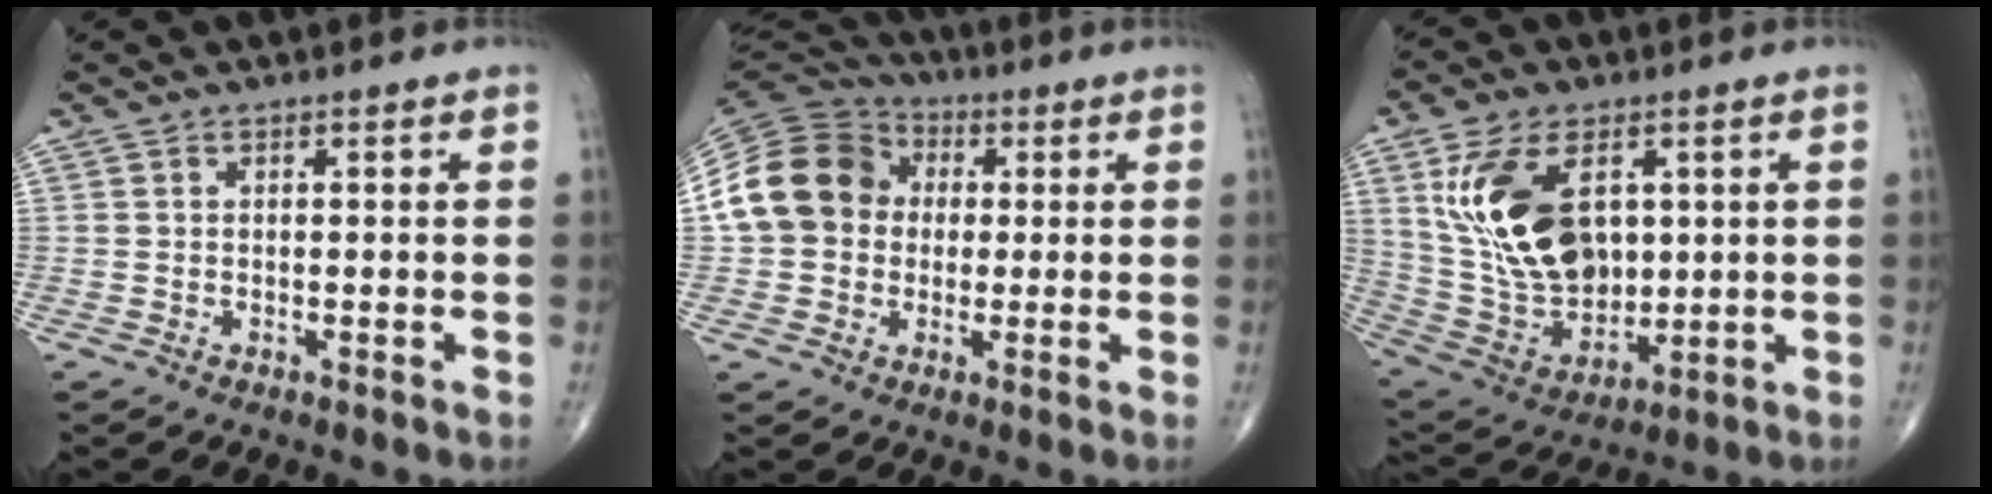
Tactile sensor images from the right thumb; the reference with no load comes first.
{"total": 15.6, "force": [1.3, 13.1, 8.3], "torque": [-0.151, 0.036, 0.018]}
{"total": 19.2, "force": [4.8, 11.8, 14.4], "torque": [-0.252, -0.019, 0.107]}